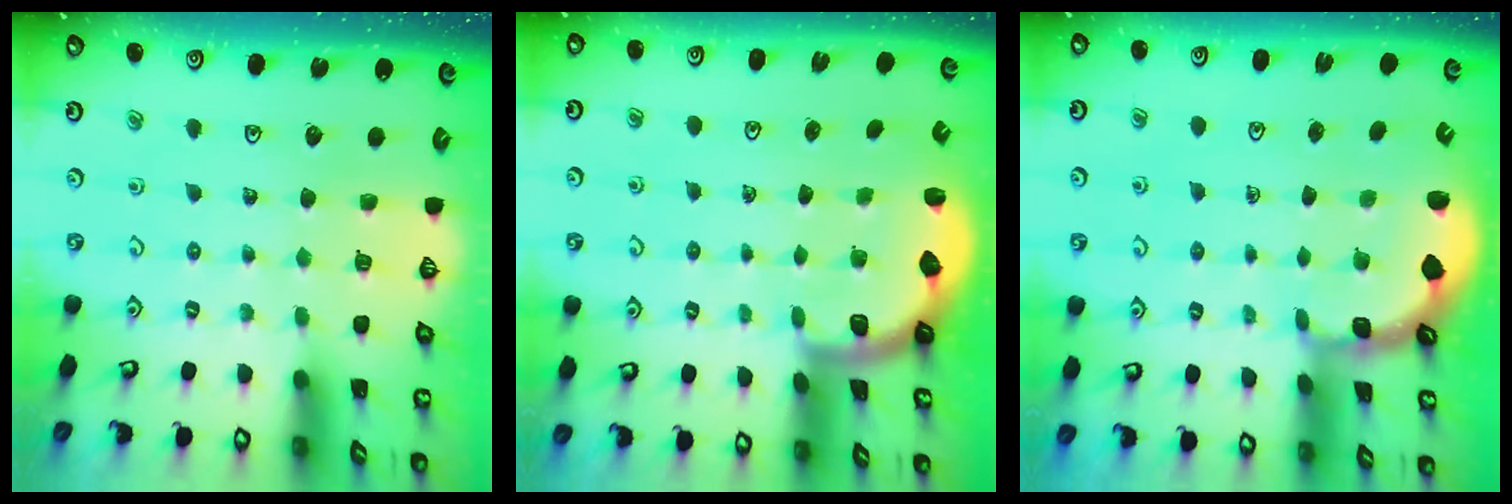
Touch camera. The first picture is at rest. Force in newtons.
{"total": 2.0, "press": 2.0, "slide": 0.5}
{"total": 1.7, "press": 1.6, "slide": 0.5}